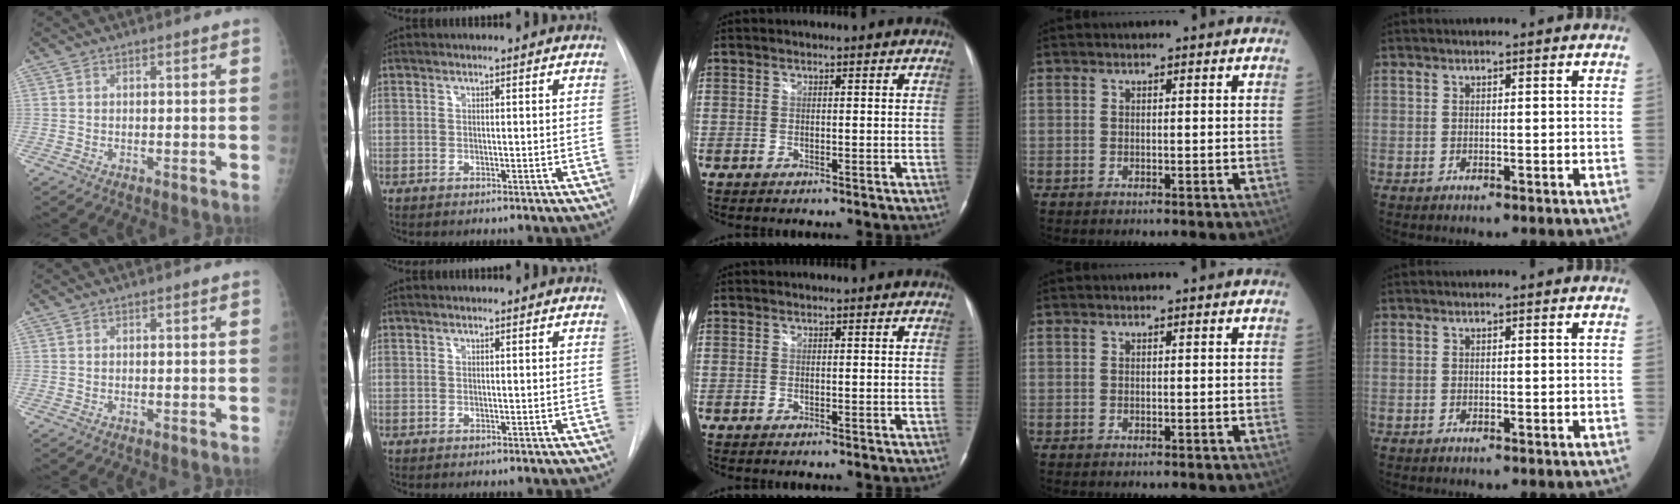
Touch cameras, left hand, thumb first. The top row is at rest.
{}